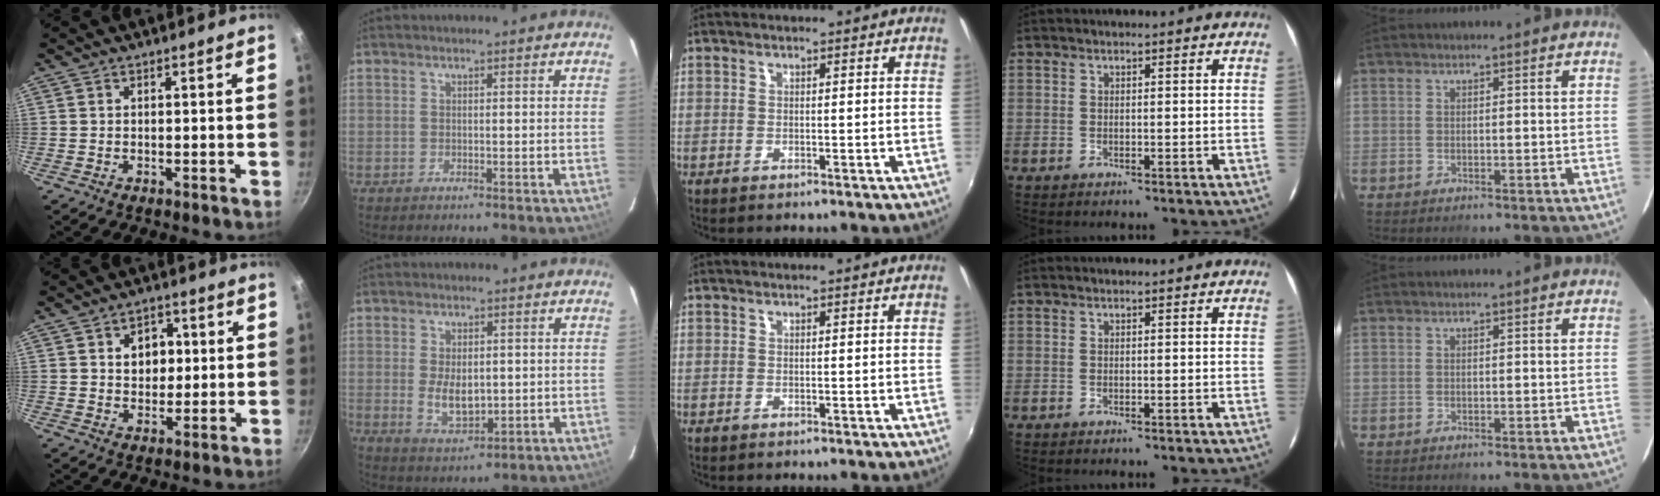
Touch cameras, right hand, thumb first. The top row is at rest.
{"thumb": {"total": 6.7, "force": [1.4, 5.2, 4.0], "torque": [-0.030, 0.001, 0.021]}, "index": {"total": 6.7, "force": [-0.3, 3.9, 5.4], "torque": [-0.102, -0.010, 0.005]}}